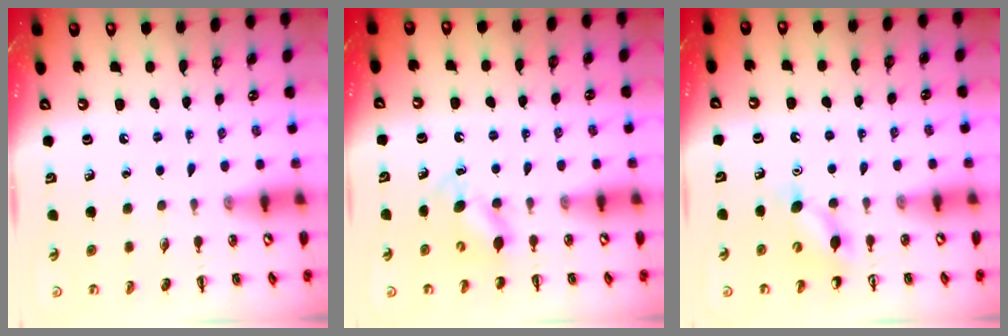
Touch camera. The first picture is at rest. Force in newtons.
{"total": 5.5, "press": 5.4, "slide": 1.2}
{"total": 5.9, "press": 5.7, "slide": 1.5}